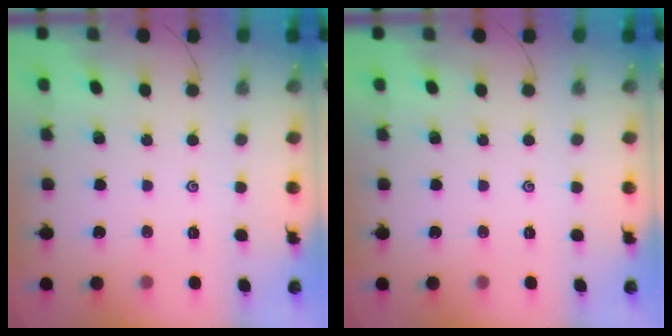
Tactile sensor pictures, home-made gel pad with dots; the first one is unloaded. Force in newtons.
{"total": 0.0}